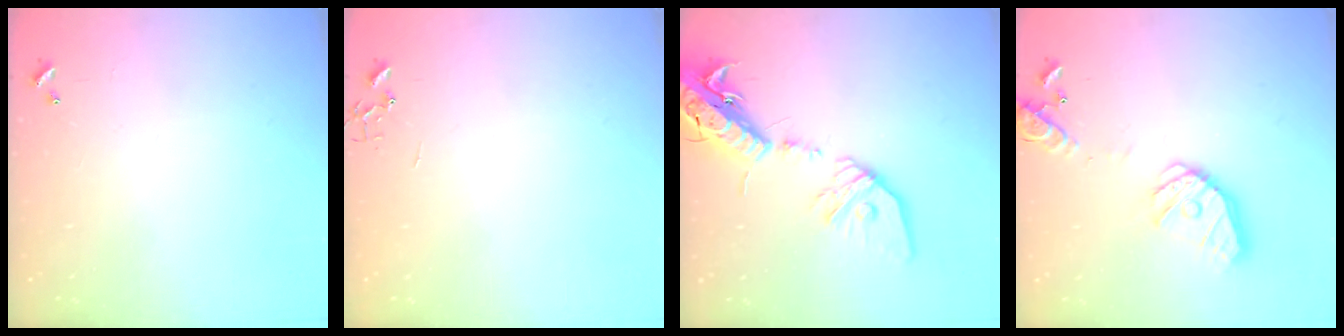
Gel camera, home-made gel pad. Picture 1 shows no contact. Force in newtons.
{"total": 0.0}
{"total": 21.0, "press": 20.6, "slide": 4.1}
{"total": 16.9, "press": 16.7, "slide": 3.0}